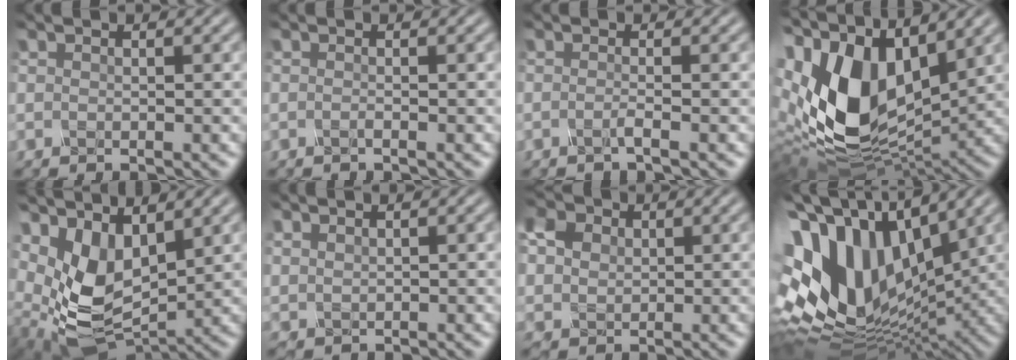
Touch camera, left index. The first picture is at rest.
{"total": 0.0}
{"total": 0.7, "force": [-0.6, -0.1, 0.4], "torque": [-0.008, 0.000, -0.015]}
{"total": 14.2, "force": [3.3, 8.3, 11.0], "torque": [-0.250, -0.006, 0.069]}
{"total": 6.5, "force": [2.6, 3.8, 4.6], "torque": [-0.115, -0.020, 0.065]}
{"total": 1.3, "force": [0.8, -0.5, -1.0], "torque": [0.004, 0.003, 0.023]}
{"total": 3.4, "force": [1.8, 2.6, 1.2], "torque": [-0.058, 0.022, 0.032]}
{"total": 15.6, "force": [3.3, 9.7, 11.7], "torque": [-0.269, 0.011, 0.071]}